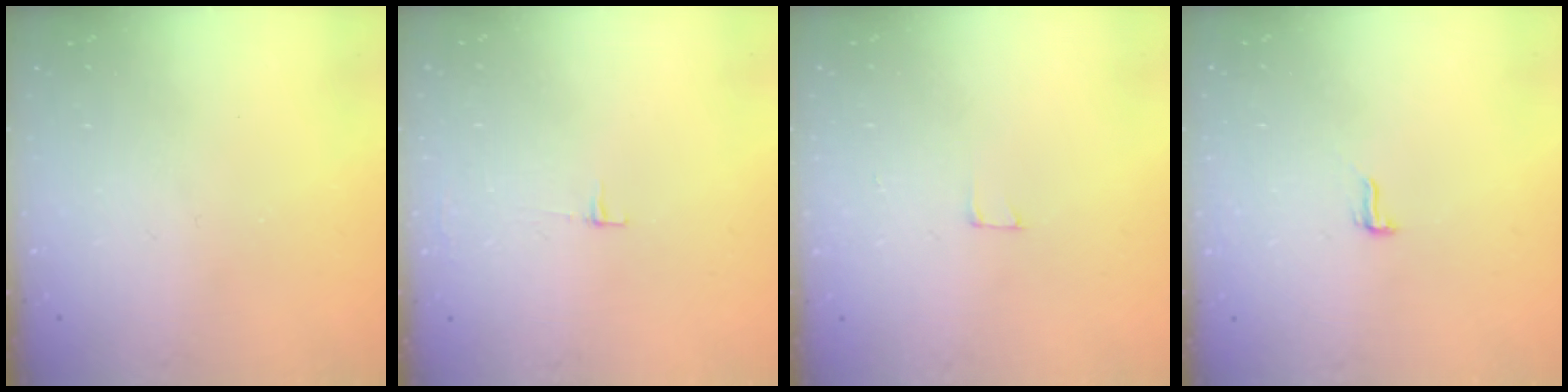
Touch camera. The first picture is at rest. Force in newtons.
{"total": 3.3, "press": 3.3, "slide": 0.4}
{"total": 2.5, "press": 2.5, "slide": 0.2}
{"total": 5.1, "press": 4.7, "slide": 2.0}